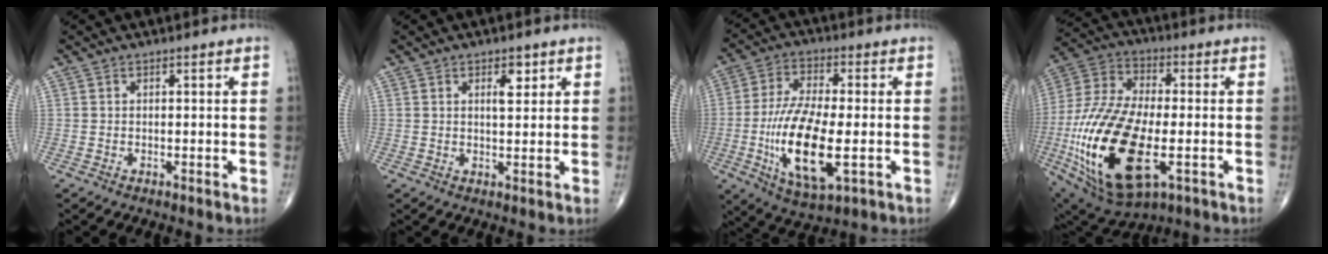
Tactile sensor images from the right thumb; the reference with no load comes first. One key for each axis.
{"total": 3.5, "fx": 1.6, "fy": 1.5, "fz": 2.7, "tx": -0.029, "ty": -0.009, "tz": 0.025}
{"total": 16.3, "fx": -3.2, "fy": 5.9, "fz": 14.9, "tx": -0.292, "ty": -0.005, "tz": -0.053}
{"total": 25.6, "fx": -6.1, "fy": 12.1, "fz": 21.8, "tx": -0.476, "ty": -0.008, "tz": -0.094}